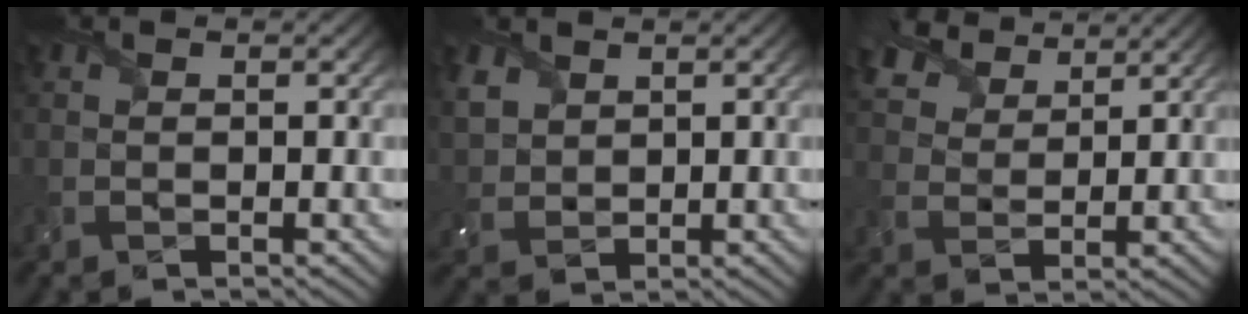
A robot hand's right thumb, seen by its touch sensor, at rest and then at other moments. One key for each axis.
{"total": 3.8, "fx": 2.2, "fy": 2.7, "fz": 1.4, "tx": -0.052, "ty": -0.003, "tz": 0.052}
{"total": 6.4, "fx": 5.1, "fy": 3.1, "fz": 2.4, "tx": -0.065, "ty": 0.015, "tz": 0.097}